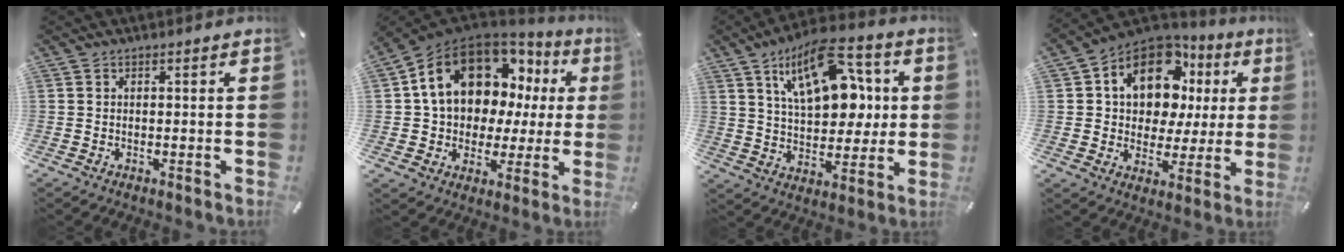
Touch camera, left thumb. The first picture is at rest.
{"total": 18.1, "force": [6.9, 13.3, 10.1], "torque": [-0.177, -0.035, 0.129]}
{"total": 19.8, "force": [8.3, 11.0, 14.2], "torque": [-0.234, -0.026, 0.140]}
{"total": 13.8, "force": [6.3, 10.2, 6.9], "torque": [-0.118, -0.035, 0.116]}